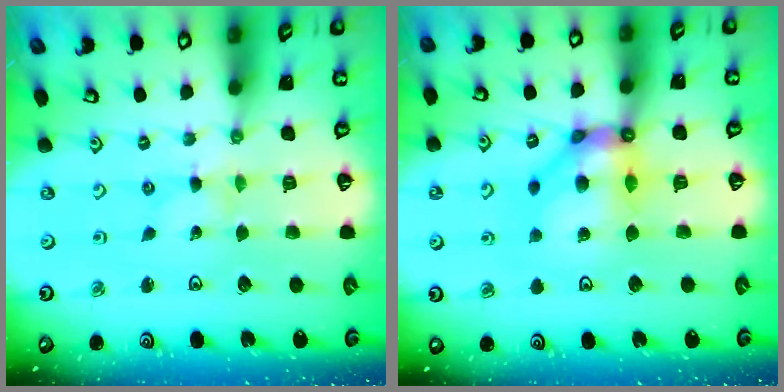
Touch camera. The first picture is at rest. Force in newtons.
{"total": 11.2, "press": 11.2, "slide": 1.0}